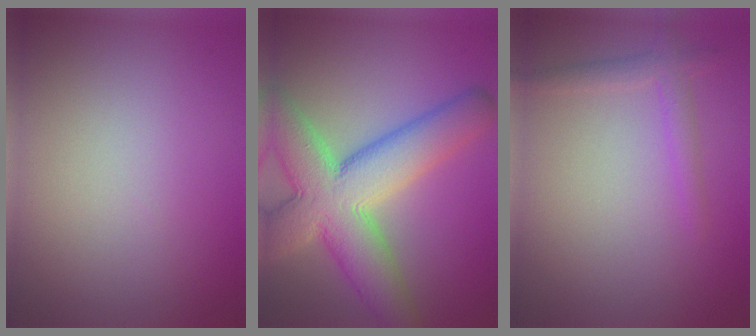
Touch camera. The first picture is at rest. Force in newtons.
{"total": 10.9, "press": 10.9, "slide": 0.6}
{"total": 1.9, "press": 1.9, "slide": 0.1}